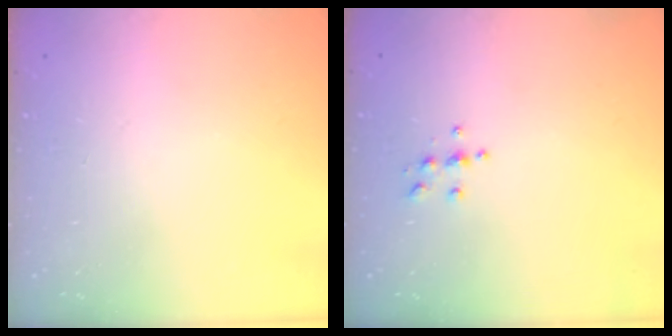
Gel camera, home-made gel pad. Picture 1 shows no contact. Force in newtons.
{"total": 3.8, "press": 3.8, "slide": 0.4}